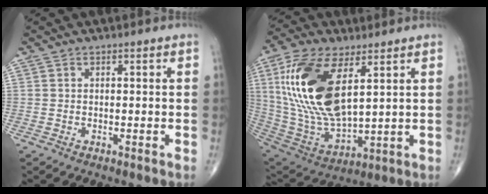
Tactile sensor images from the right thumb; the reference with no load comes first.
{"total": 22.3, "force": [6.6, 10.4, 18.6], "torque": [-0.375, -0.031, 0.130]}